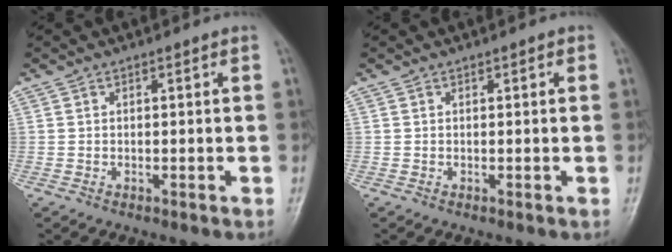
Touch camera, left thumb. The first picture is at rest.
{"total": 0.8, "force": [0.2, 0.3, 0.7], "torque": [-0.010, 0.002, 0.002]}